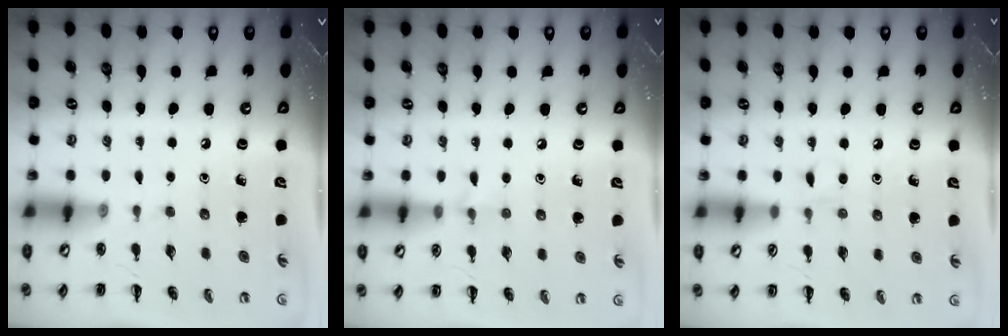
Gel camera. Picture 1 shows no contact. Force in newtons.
{"total": 4.7, "press": 4.4, "slide": 1.6}
{"total": 3.9, "press": 3.6, "slide": 1.4}